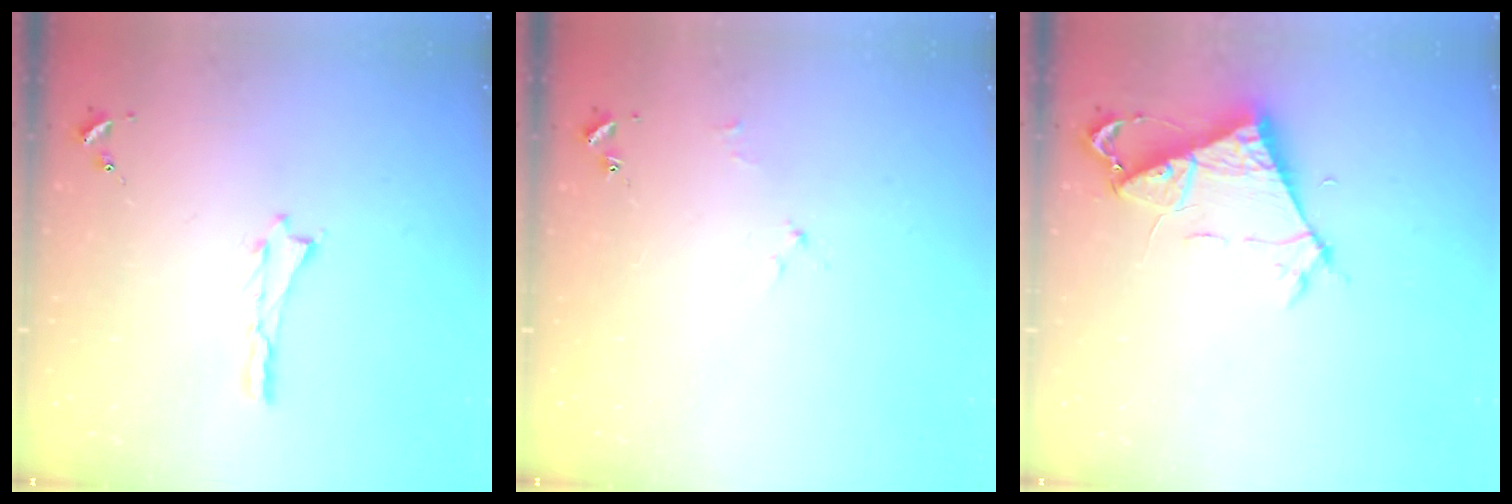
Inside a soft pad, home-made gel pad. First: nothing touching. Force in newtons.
{"total": 1.7, "press": 1.6, "slide": 0.3}
{"total": 6.6, "press": 6.5, "slide": 0.7}